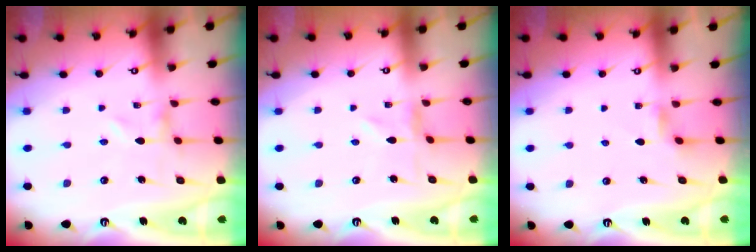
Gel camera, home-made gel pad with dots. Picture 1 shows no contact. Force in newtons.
{"total": 0.0}
{"total": 2.1, "press": 2.1, "slide": 0.3}